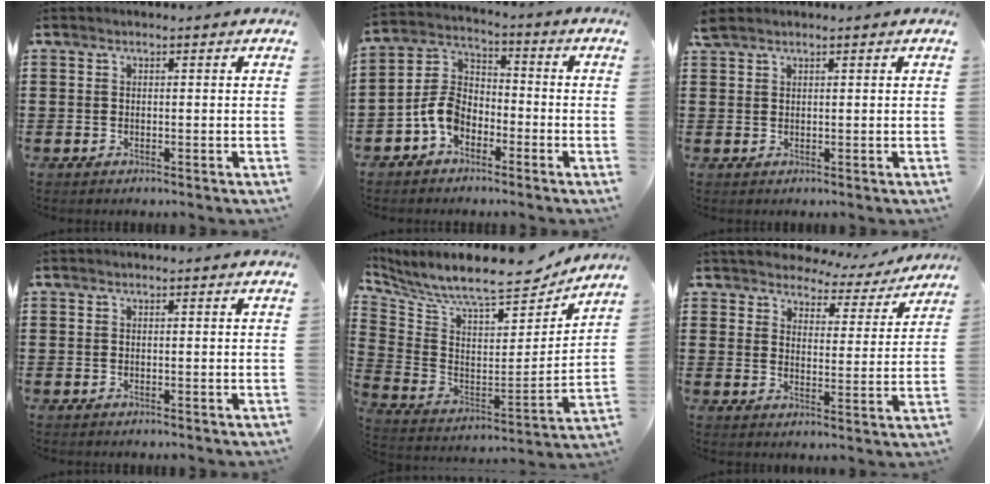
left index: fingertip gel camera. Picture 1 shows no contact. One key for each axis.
{"total": 7.0, "fx": -3.8, "fy": 4.4, "fz": 3.9, "tx": -0.114, "ty": 0.003, "tz": -0.084}
{"total": 1.5, "fx": 1.2, "fy": 0.3, "fz": 0.7, "tx": -0.017, "ty": 0.001, "tz": 0.024}
{"total": 0.0}
{"total": 9.4, "fx": 8.3, "fy": 1.3, "fz": 4.1, "tx": -0.110, "ty": -0.070, "tz": 0.138}
{"total": 4.1, "fx": 4.0, "fy": 0.9, "fz": -0.1, "tx": -0.024, "ty": -0.027, "tz": 0.067}